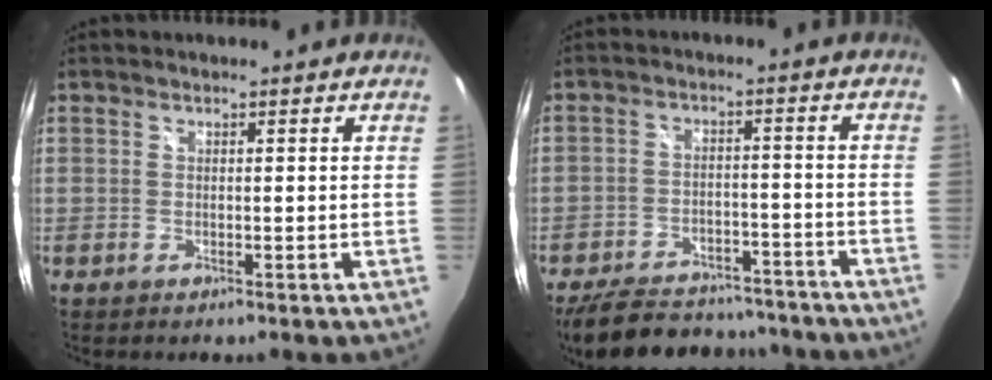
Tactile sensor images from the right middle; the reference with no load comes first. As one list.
[{"total": 19.4, "force": [-16.4, 7.4, 7.4], "torque": [-0.166, 0.019, -0.221]}]